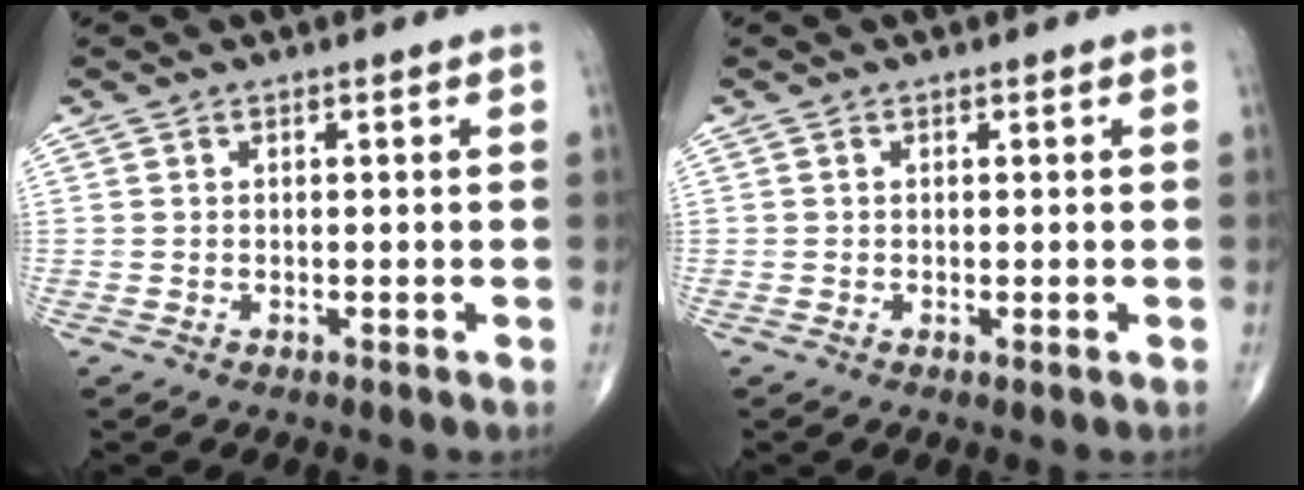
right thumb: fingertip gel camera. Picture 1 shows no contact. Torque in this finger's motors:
{"motor_torque": [0.39, 0.06, 0.19, 0.00, 0.09]}